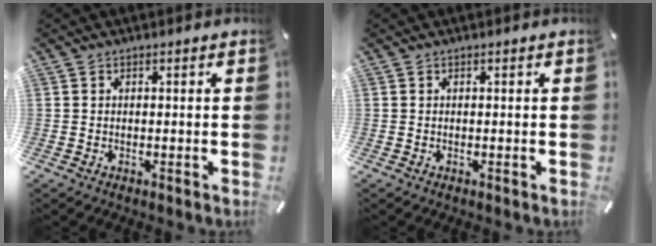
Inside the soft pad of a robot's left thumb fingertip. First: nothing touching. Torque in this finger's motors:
{"motor_torque": [0.00, 0.00, 0.00, 0.00, 0.00]}